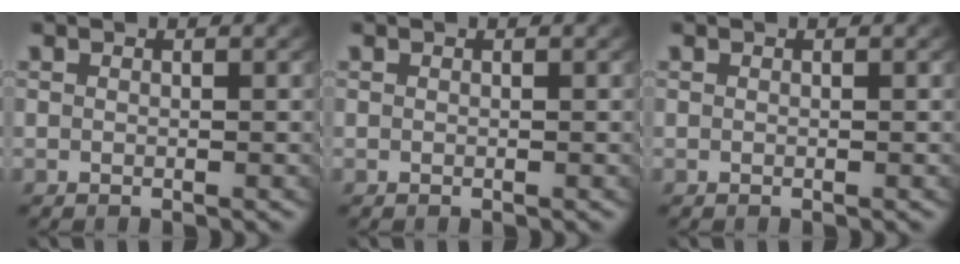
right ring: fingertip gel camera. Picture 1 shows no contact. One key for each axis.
{"total": 0.0}
{"total": 0.0}